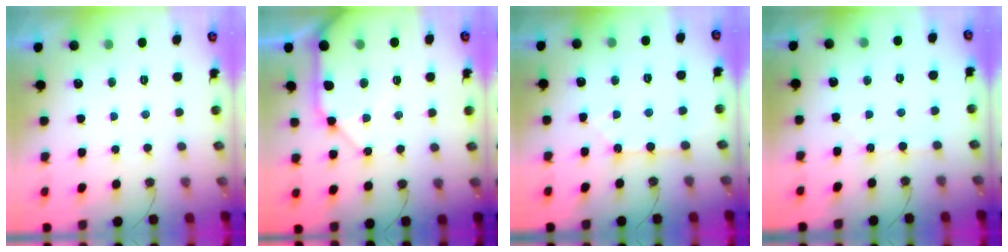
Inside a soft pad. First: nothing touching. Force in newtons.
{"total": 13.4, "press": 13.2, "slide": 1.8}
{"total": 2.3, "press": 2.3, "slide": 0.3}
{"total": 2.5, "press": 2.5, "slide": 0.4}